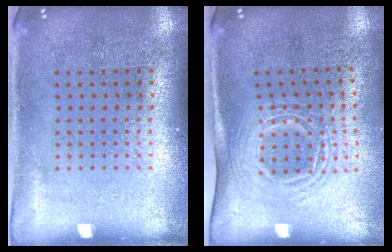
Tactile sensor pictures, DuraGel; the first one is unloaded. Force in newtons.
{"total": 1.7, "press": 1.2, "slide": 1.1}